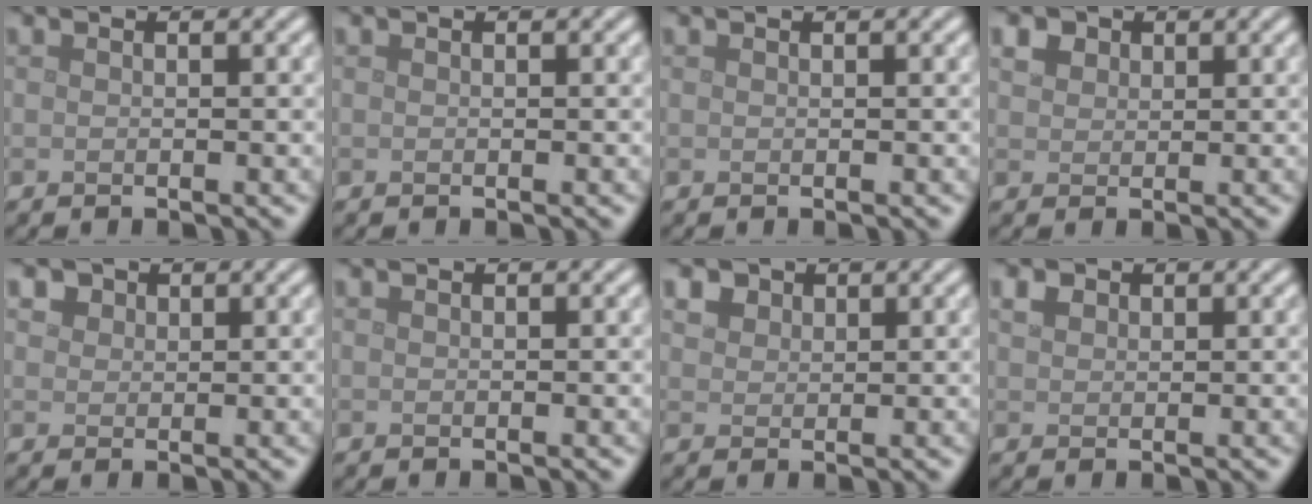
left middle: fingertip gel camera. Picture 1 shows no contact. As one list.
[{"total": 0.0}, {"total": 0.0}, {"total": 2.1, "force": [1.3, 1.5, 0.8], "torque": [-0.019, -0.001, 0.022]}, {"total": 2.8, "force": [1.7, 1.9, 1.1], "torque": [-0.029, 0.003, 0.021]}, {"total": 0.0}, {"total": 3.1, "force": [1.9, 2.1, 1.2], "torque": [-0.035, 0.004, 0.031]}, {"total": 1.2, "force": [0.7, 0.9, 0.4], "torque": [-0.007, 0.003, 0.011]}]